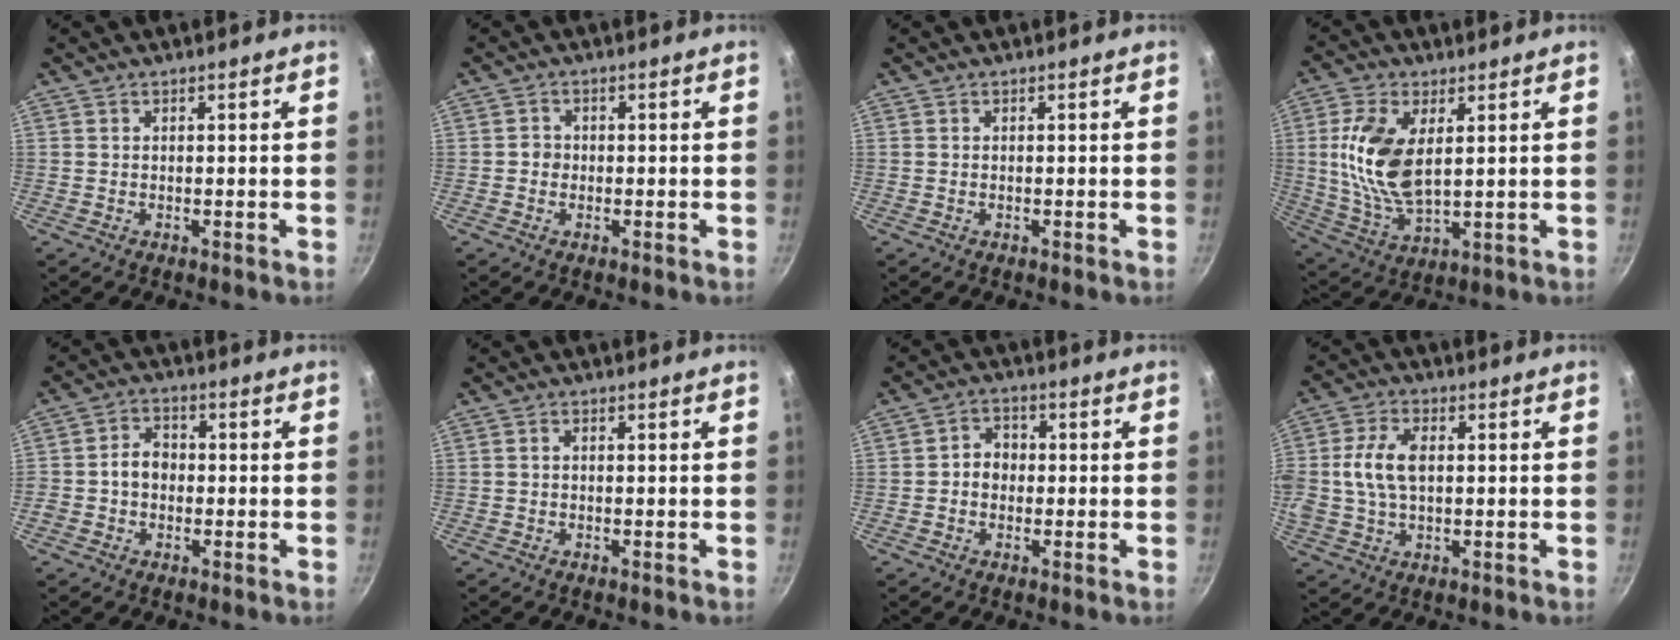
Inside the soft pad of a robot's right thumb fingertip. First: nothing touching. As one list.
[{"total": 1.9, "force": [-0.4, 1.7, 0.7], "torque": [-0.003, 0.006, -0.010]}, {"total": 0.0}, {"total": 13.8, "force": [2.7, 7.2, 11.5], "torque": [-0.227, -0.014, 0.060]}, {"total": 5.0, "force": [-0.7, 4.1, 2.7], "torque": [-0.020, 0.016, -0.021]}, {"total": 0.8, "force": [-0.1, 0.6, 0.5], "torque": [-0.010, 0.006, -0.002]}, {"total": 4.4, "force": [-0.3, 3.7, 2.2], "torque": [-0.009, 0.013, -0.013]}, {"total": 9.4, "force": [0.7, 5.7, 7.4], "torque": [-0.144, 0.018, 0.006]}]